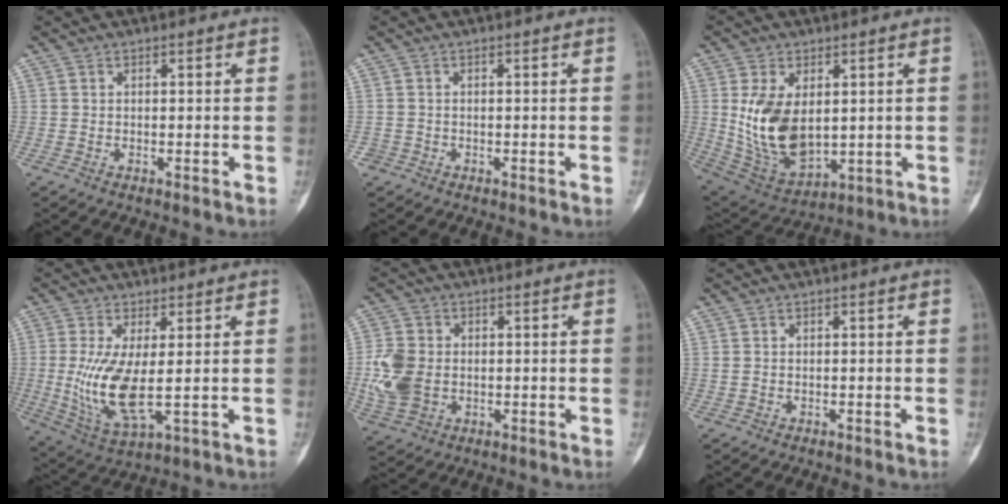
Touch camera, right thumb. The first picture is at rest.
{"total": 1.0, "force": [-0.5, 0.9, -0.1], "torque": [0.002, 0.005, -0.012]}
{"total": 14.4, "force": [1.6, 8.7, 11.3], "torque": [-0.197, -0.014, 0.055]}
{"total": 10.9, "force": [-0.2, 3.9, 10.2], "torque": [-0.221, -0.021, 0.009]}
{"total": 9.5, "force": [-0.7, 7.2, 6.2], "torque": [-0.132, 0.003, -0.009]}
{"total": 0.6, "force": [-0.1, 0.5, 0.4], "torque": [-0.010, 0.006, 0.001]}